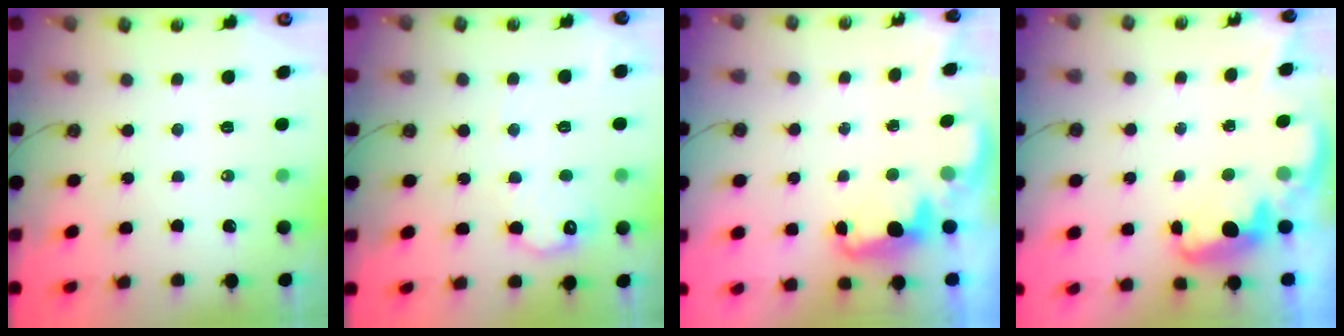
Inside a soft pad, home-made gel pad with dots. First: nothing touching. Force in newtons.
{"total": 9.8, "press": 9.8, "slide": 0.6}
{"total": 2.4, "press": 2.3, "slide": 0.5}
{"total": 2.8, "press": 2.7, "slide": 0.8}